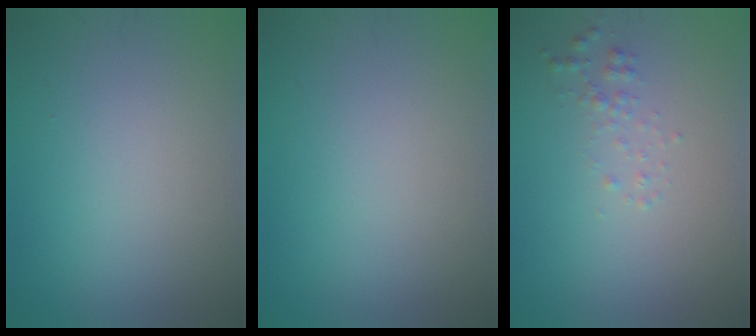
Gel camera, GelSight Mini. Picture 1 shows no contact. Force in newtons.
{"total": 0.0}
{"total": 1.1, "press": 1.1, "slide": 0.0}